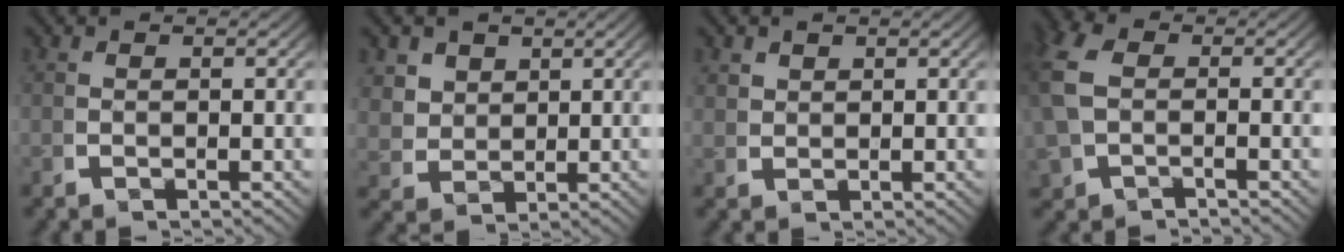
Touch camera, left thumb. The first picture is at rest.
{"total": 3.7, "force": [1.9, 2.7, 1.7], "torque": [-0.038, -0.018, 0.048]}
{"total": 1.4, "force": [1.3, 0.4, 0.3], "torque": [-0.002, 0.000, 0.034]}
{"total": 4.1, "force": [-0.2, 3.1, 2.7], "torque": [-0.079, -0.006, 0.004]}